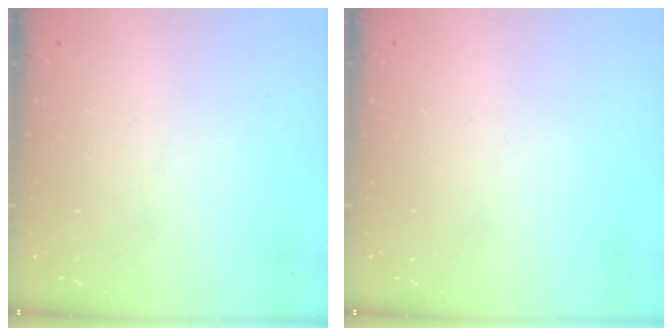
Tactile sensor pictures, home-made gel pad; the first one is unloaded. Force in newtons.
{"total": 0.0}